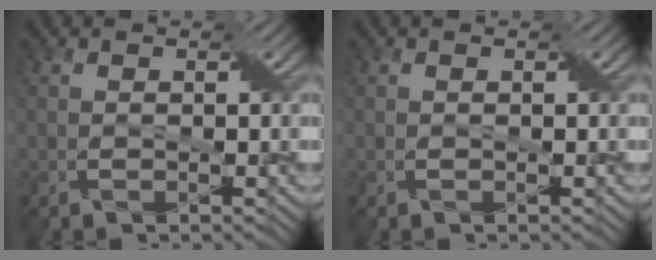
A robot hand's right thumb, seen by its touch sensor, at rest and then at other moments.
{"total": 0.0}